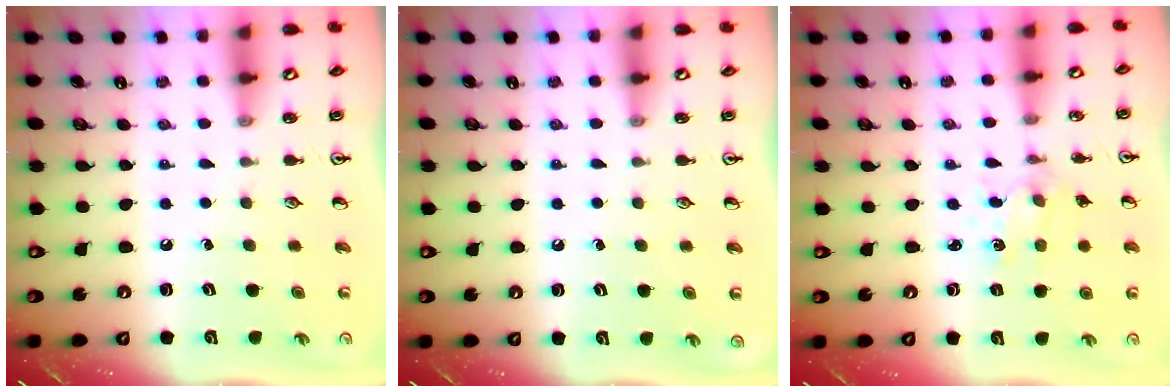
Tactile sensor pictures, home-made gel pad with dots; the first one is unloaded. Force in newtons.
{"total": 0.0}
{"total": 2.0, "press": 2.0, "slide": 0.2}